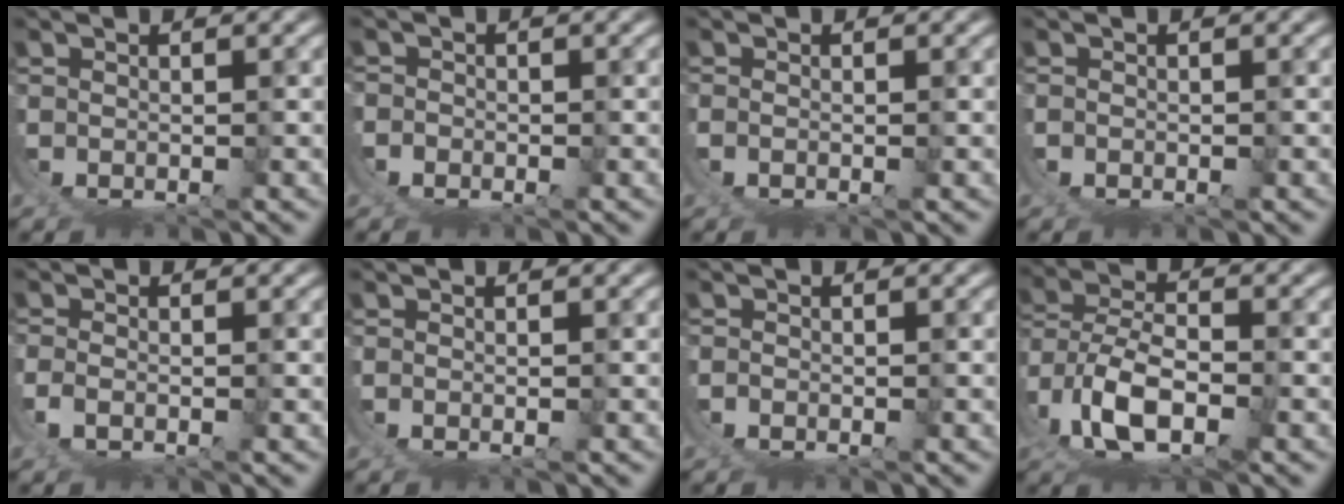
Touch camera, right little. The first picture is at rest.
{"total": 3.0, "force": [-0.1, 2.9, 0.7], "torque": [-0.033, -0.008, -0.005]}
{"total": 0.9, "force": [0.0, 0.5, 0.7], "torque": [-0.020, -0.001, 0.000]}
{"total": 0.8, "force": [0.0, 0.8, 0.2], "torque": [-0.009, 0.000, -0.003]}
{"total": 1.6, "force": [0.2, 0.8, 1.4], "torque": [-0.043, -0.007, 0.009]}
{"total": 0.6, "force": [0.2, -0.2, 0.5], "torque": [-0.012, 0.000, 0.004]}
{"total": 1.5, "force": [-0.2, 1.4, 0.5], "torque": [-0.018, -0.002, -0.005]}
{"total": 7.8, "force": [2.3, 4.6, 5.9], "torque": [-0.132, -0.013, 0.041]}